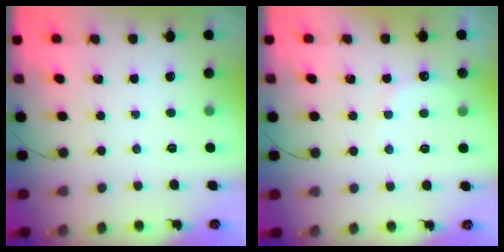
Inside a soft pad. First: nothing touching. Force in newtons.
{"total": 7.7, "press": 7.6, "slide": 1.3}